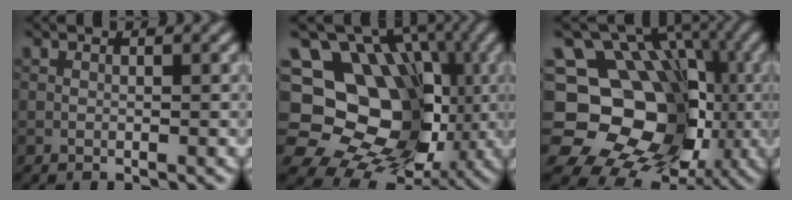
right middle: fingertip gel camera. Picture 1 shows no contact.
{"total": 16.8, "force": [-0.6, 13.9, 9.4], "torque": [-0.135, -0.002, -0.015]}
{"total": 16.2, "force": [-3.1, 13.3, 8.6], "torque": [-0.132, -0.005, -0.067]}